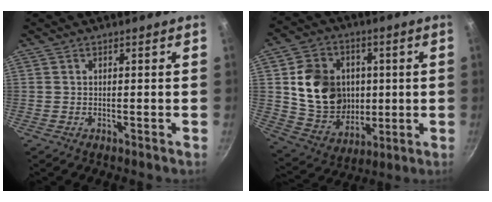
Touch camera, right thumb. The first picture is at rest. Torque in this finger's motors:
{"motor_torque": [-0.11, 1.80, 0.66, -0.30, 0.13]}